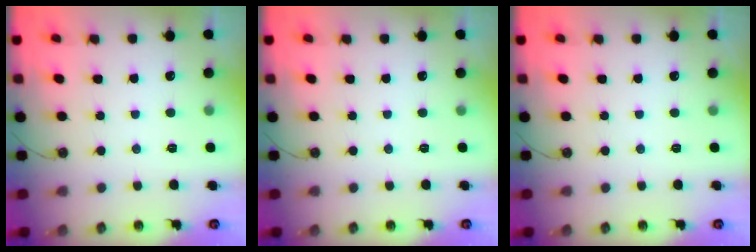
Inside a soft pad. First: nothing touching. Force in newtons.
{"total": 0.0}
{"total": 0.0}